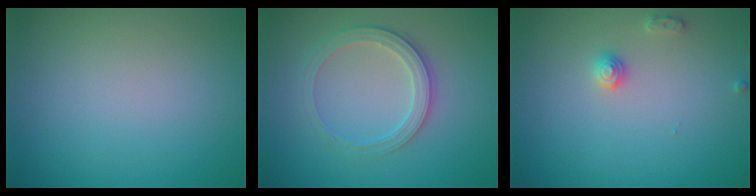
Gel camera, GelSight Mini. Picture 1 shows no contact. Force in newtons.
{"total": 2.8, "press": 2.6, "slide": 0.8}
{"total": 1.4, "press": 1.4, "slide": 0.1}